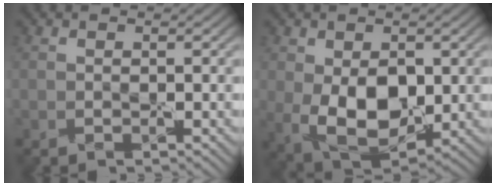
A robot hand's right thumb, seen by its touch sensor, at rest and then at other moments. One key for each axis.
{"total": 9.8, "fx": -0.6, "fy": 6.2, "fz": 7.6, "tx": -0.160, "ty": -0.020, "tz": 0.002}